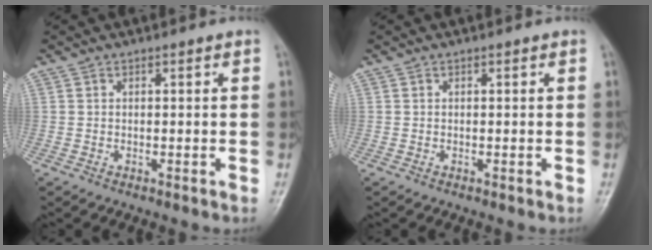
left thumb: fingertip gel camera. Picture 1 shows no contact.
{"total": 0.0}